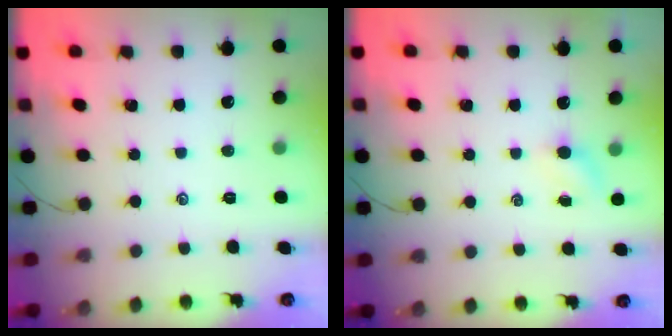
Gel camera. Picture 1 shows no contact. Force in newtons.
{"total": 3.5, "press": 3.5, "slide": 0.8}